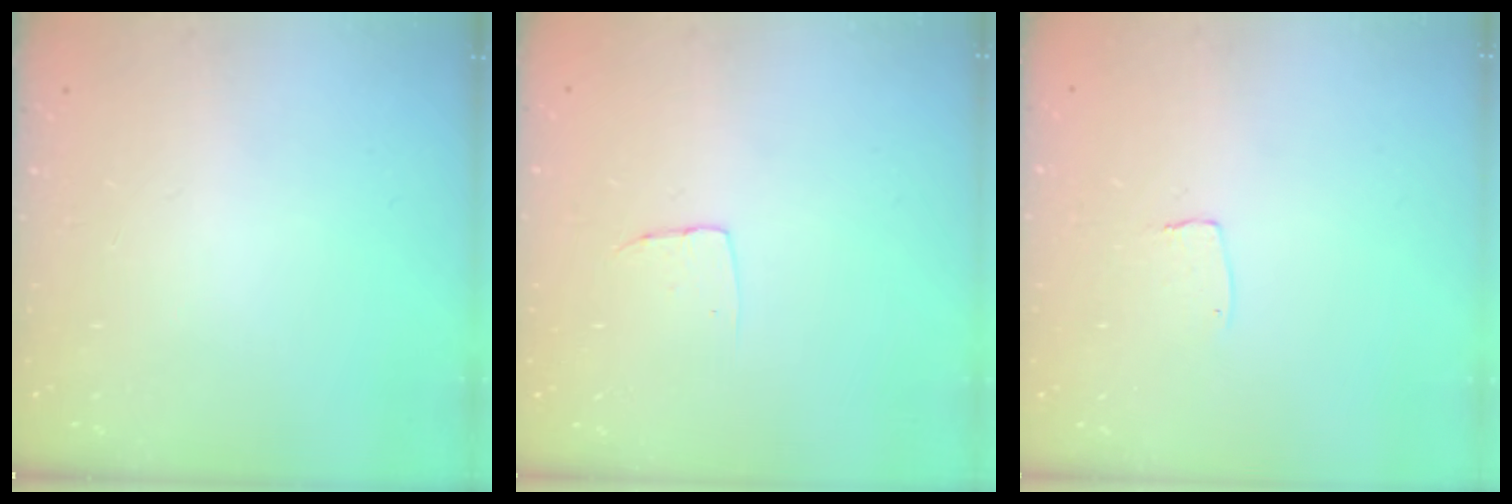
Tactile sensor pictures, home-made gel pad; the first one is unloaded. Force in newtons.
{"total": 3.7, "press": 3.7, "slide": 0.2}
{"total": 2.6, "press": 2.6, "slide": 0.1}